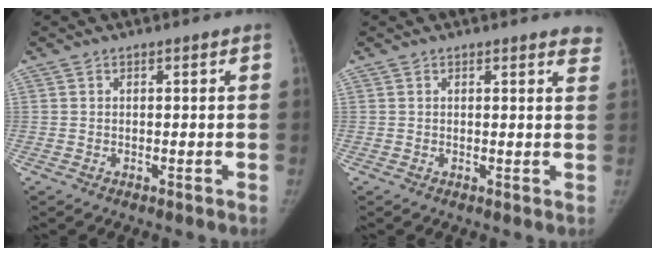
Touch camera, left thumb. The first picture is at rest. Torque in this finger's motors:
{"motor_torque": [1.04, 0.13, 0.57, -0.16, 0.06]}